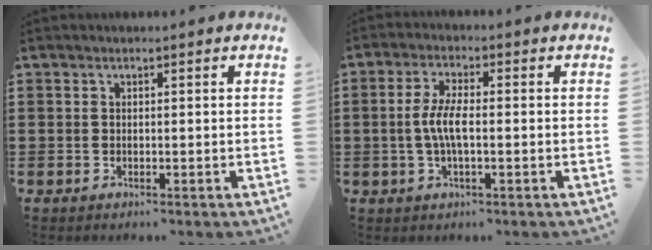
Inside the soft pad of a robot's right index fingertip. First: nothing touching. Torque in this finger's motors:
{"motor_torque": [0.61, 0.01, 0.23, 0.17]}